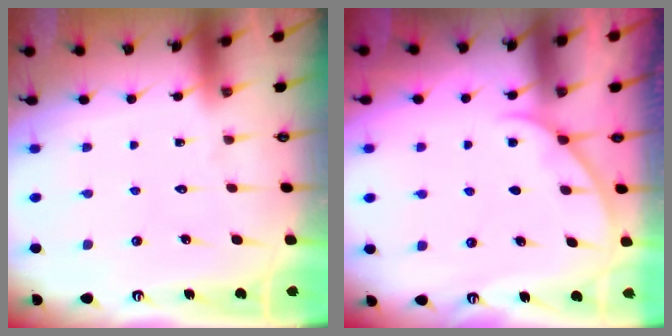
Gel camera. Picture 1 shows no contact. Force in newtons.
{"total": 2.3, "press": 2.2, "slide": 0.3}